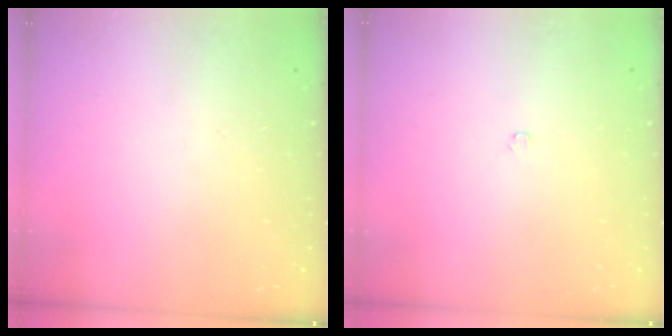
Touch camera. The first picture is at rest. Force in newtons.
{"total": 2.0, "press": 2.0, "slide": 0.3}